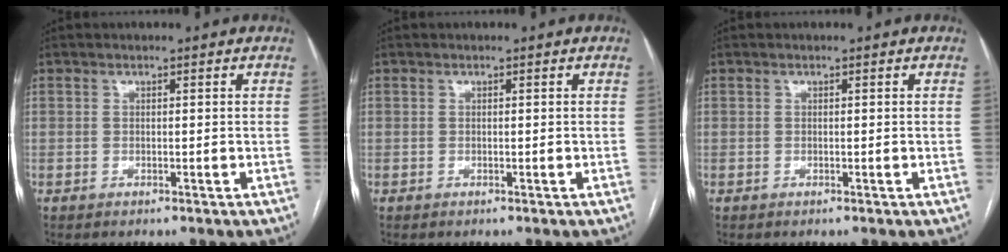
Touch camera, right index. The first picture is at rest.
{"total": 0.0}
{"total": 0.0}